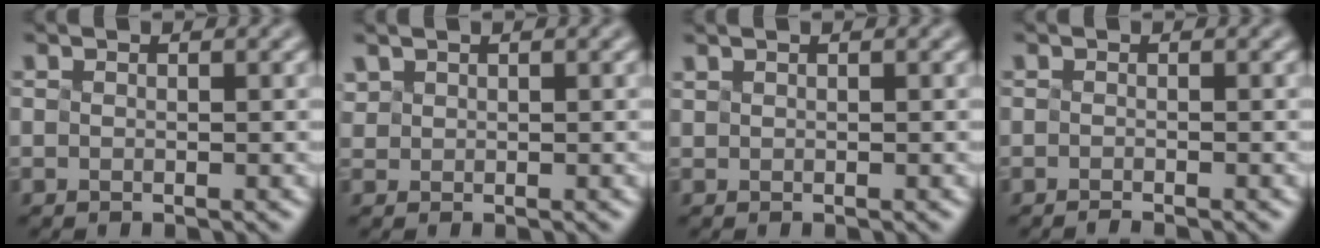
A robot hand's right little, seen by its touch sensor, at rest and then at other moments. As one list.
[{"total": 0.9, "force": [0.6, -0.2, -0.6], "torque": [-0.003, 0.007, 0.026]}, {"total": 1.7, "force": [1.2, 0.9, 0.9], "torque": [-0.008, 0.017, 0.010]}, {"total": 1.0, "force": [-1.0, -0.3, -0.2], "torque": [0.006, -0.001, -0.007]}]